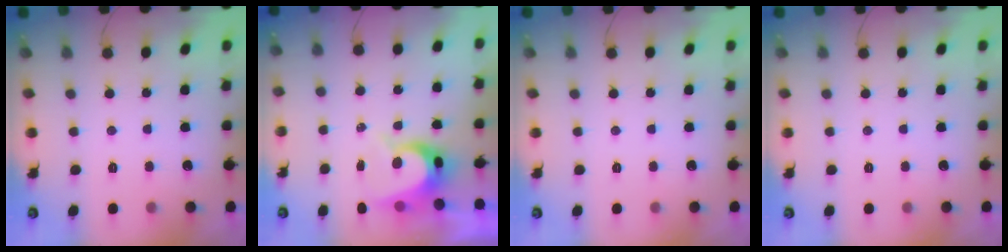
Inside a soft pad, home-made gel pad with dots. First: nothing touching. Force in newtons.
{"total": 8.3, "press": 8.3, "slide": 0.7}
{"total": 0.0}
{"total": 0.0}